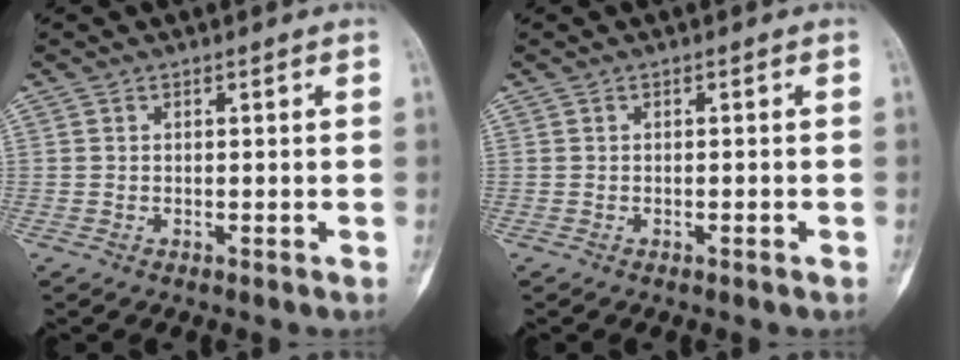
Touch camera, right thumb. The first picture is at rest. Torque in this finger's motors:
{"motor_torque": [-0.22, -0.10, -0.04, 0.09, -0.03]}